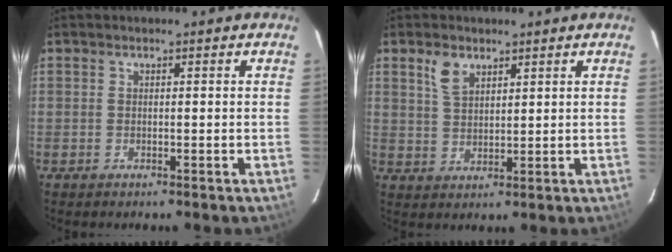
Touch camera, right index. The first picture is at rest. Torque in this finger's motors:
{"motor_torque": [0.05, 0.04, 0.07, 0.04]}